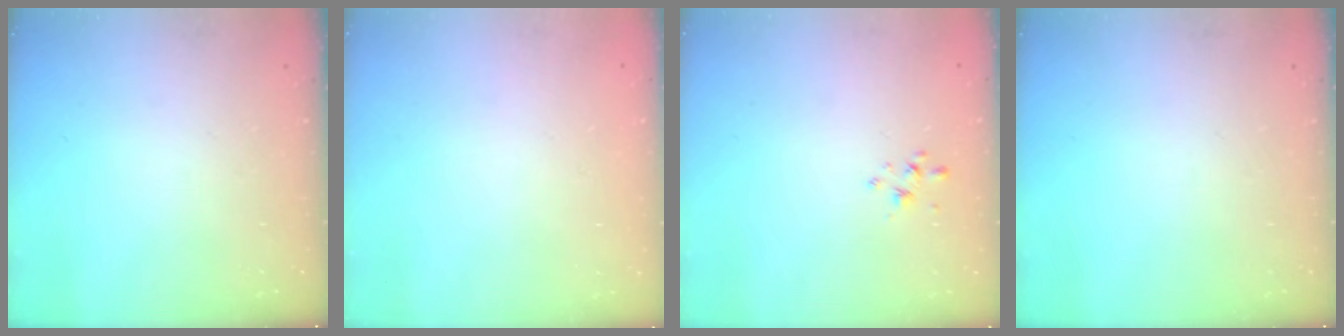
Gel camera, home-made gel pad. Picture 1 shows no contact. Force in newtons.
{"total": 1.6, "press": 1.6, "slide": 0.2}
{"total": 2.7, "press": 2.5, "slide": 0.9}
{"total": 0.0}